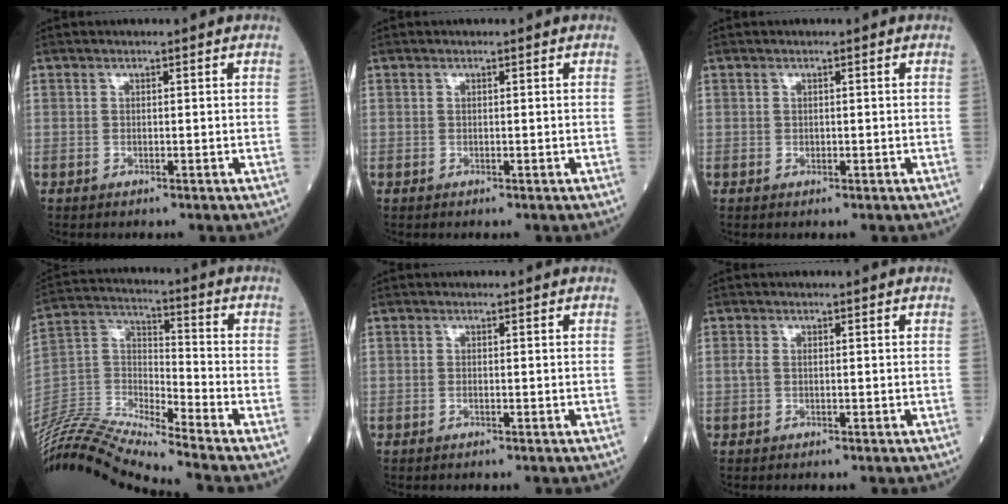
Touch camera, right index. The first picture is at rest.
{"total": 0.0}
{"total": 0.0}
{"total": 17.0, "force": [-16.2, -1.9, 4.8], "torque": [-0.094, 0.029, -0.306]}
{"total": 0.0}
{"total": 1.0, "force": [0.1, 0.4, 0.9], "torque": [-0.023, 0.004, 0.001]}